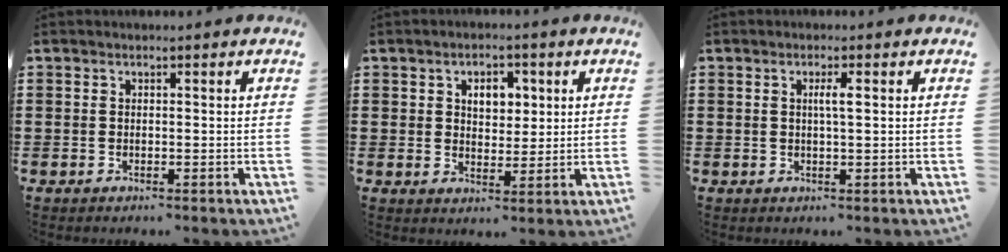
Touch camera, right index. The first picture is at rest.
{"total": 4.2, "force": [1.3, 2.9, 2.8], "torque": [-0.049, 0.008, 0.017]}
{"total": 2.0, "force": [0.4, 0.2, 1.9], "torque": [-0.038, 0.002, 0.005]}